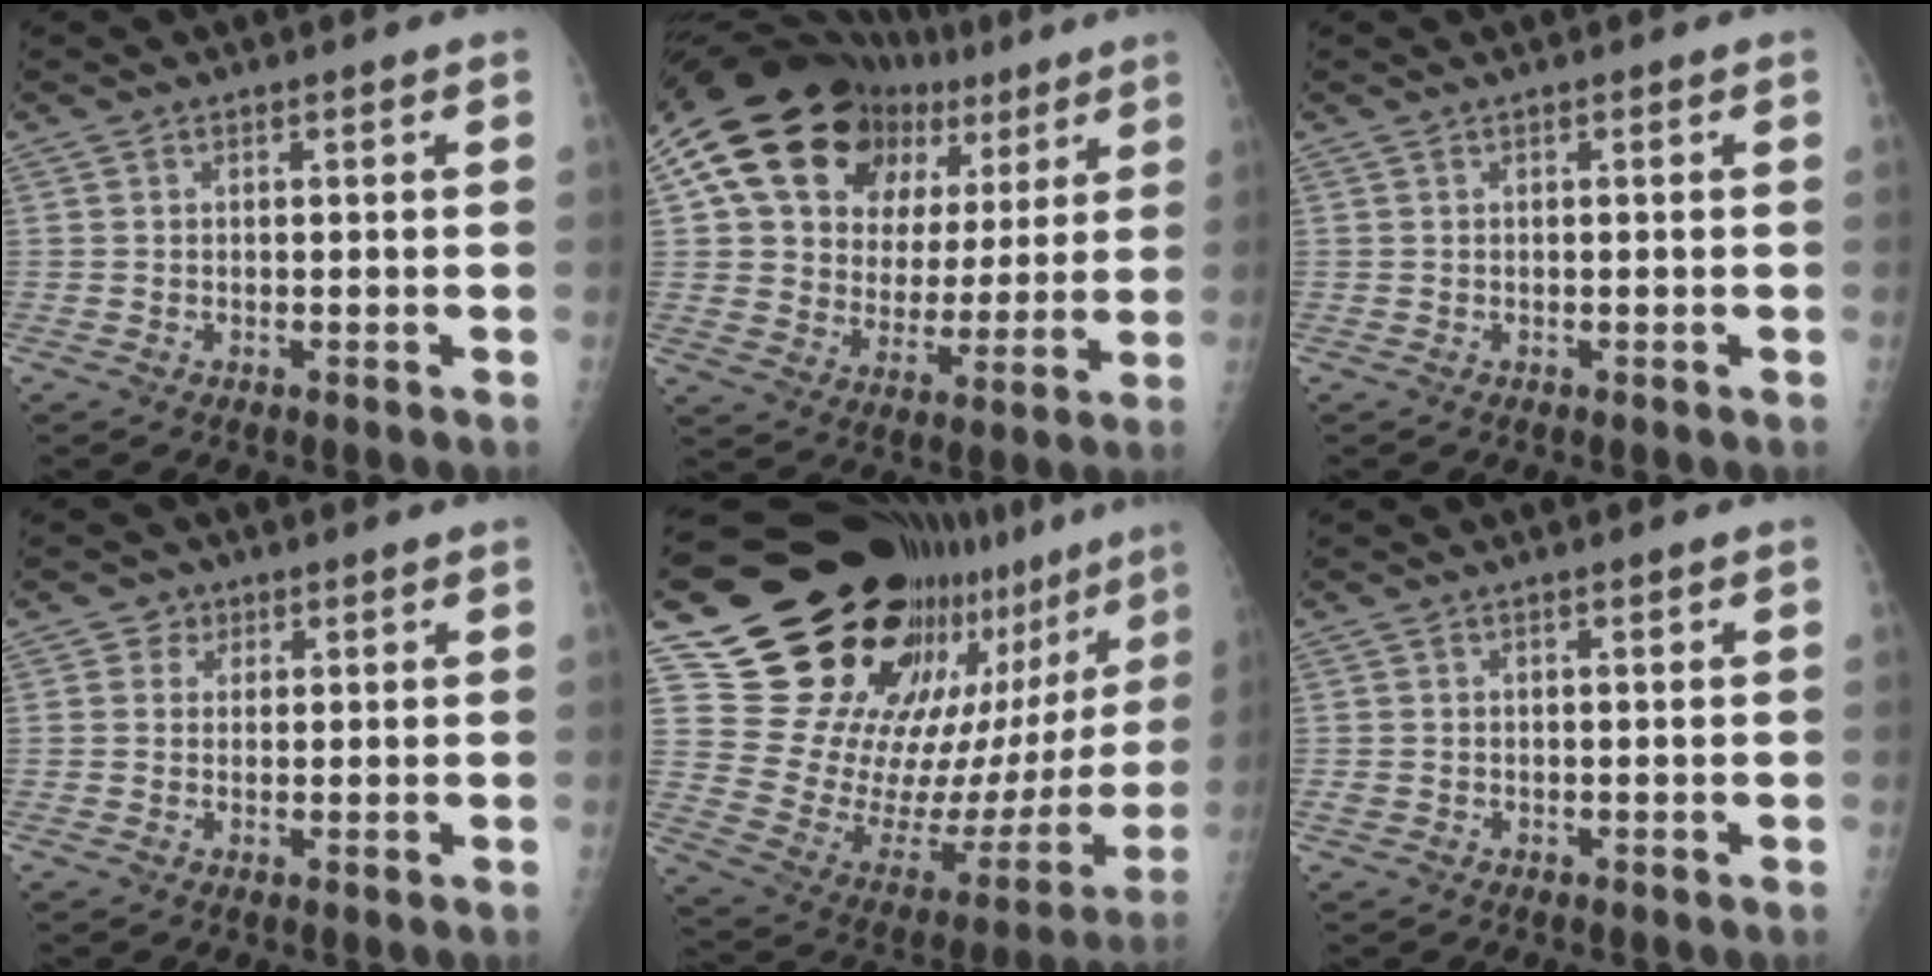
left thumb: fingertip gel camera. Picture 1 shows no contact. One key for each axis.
{"total": 22.3, "fx": 10.9, "fy": 15.5, "fz": 11.8, "tx": -0.142, "ty": 0.008, "tz": 0.182}
{"total": 0.0}
{"total": 2.2, "fx": 0.9, "fy": 2.0, "fz": 0.2, "tx": 0.012, "ty": -0.002, "tz": 0.006}
{"total": 30.7, "fx": 21.7, "fy": 12.0, "fz": 18.0, "tx": -0.254, "ty": -0.119, "tz": 0.331}
{"total": 1.1, "fx": 0.1, "fy": 0.8, "fz": 0.7, "tx": -0.011, "ty": 0.005, "tz": 0.006}